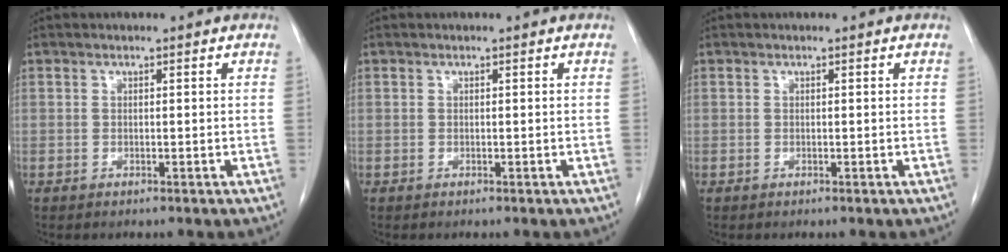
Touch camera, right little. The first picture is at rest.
{"total": 0.0}
{"total": 0.0}